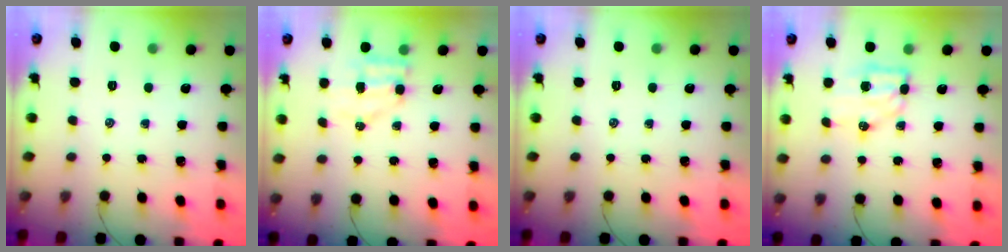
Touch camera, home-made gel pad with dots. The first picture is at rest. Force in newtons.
{"total": 5.3, "press": 5.2, "slide": 0.7}
{"total": 0.0}
{"total": 7.1, "press": 7.0, "slide": 0.9}